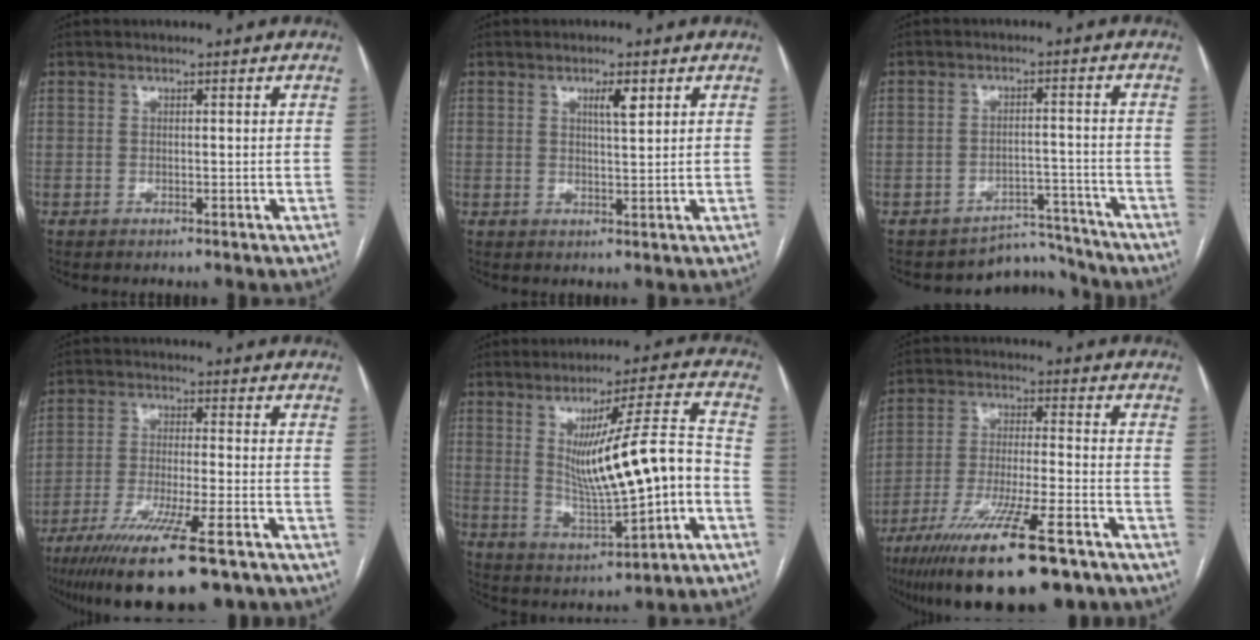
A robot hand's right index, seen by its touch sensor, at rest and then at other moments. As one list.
[{"total": 2.8, "force": [1.4, 0.3, 2.4], "torque": [-0.041, -0.001, 0.023]}, {"total": 6.0, "force": [-5.6, 1.7, -1.4], "torque": [0.030, 0.039, -0.076]}, {"total": 17.3, "force": [-12.0, 2.0, 12.3], "torque": [-0.188, -0.045, -0.193]}, {"total": 14.3, "force": [-0.8, 1.2, 14.2], "torque": [-0.229, 0.004, -0.001]}, {"total": 19.5, "force": [-13.2, 2.7, 14.1], "torque": [-0.223, -0.042, -0.219]}]